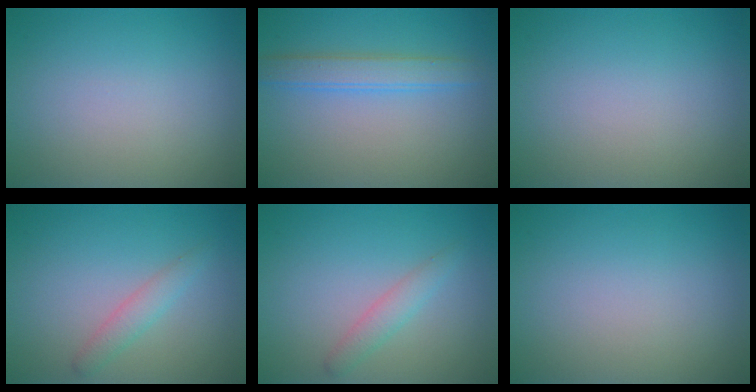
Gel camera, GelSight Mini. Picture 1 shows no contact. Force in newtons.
{"total": 2.8, "press": 2.8, "slide": 0.0}
{"total": 0.0}
{"total": 1.7, "press": 1.7, "slide": 0.1}
{"total": 1.7, "press": 1.7, "slide": 0.1}
{"total": 0.0}